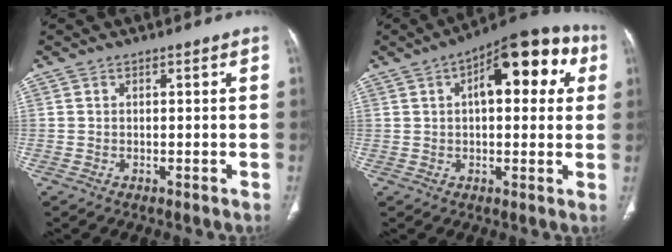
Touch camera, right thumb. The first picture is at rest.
{"total": 16.8, "force": [5.1, 7.7, 14.0], "torque": [-0.149, 0.025, 0.062]}